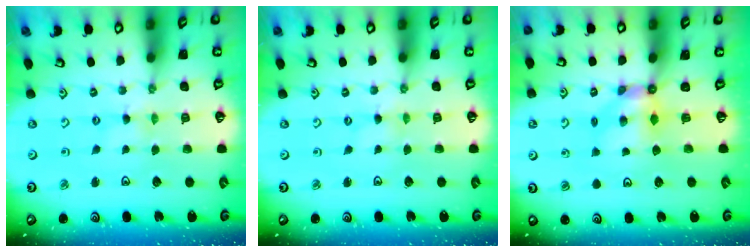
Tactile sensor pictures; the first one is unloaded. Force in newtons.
{"total": 0.0}
{"total": 5.3, "press": 5.2, "slide": 0.4}